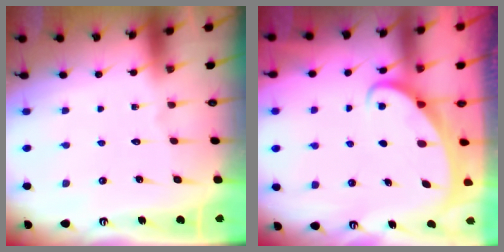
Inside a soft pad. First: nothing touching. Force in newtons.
{"total": 2.1, "press": 2.1, "slide": 0.0}